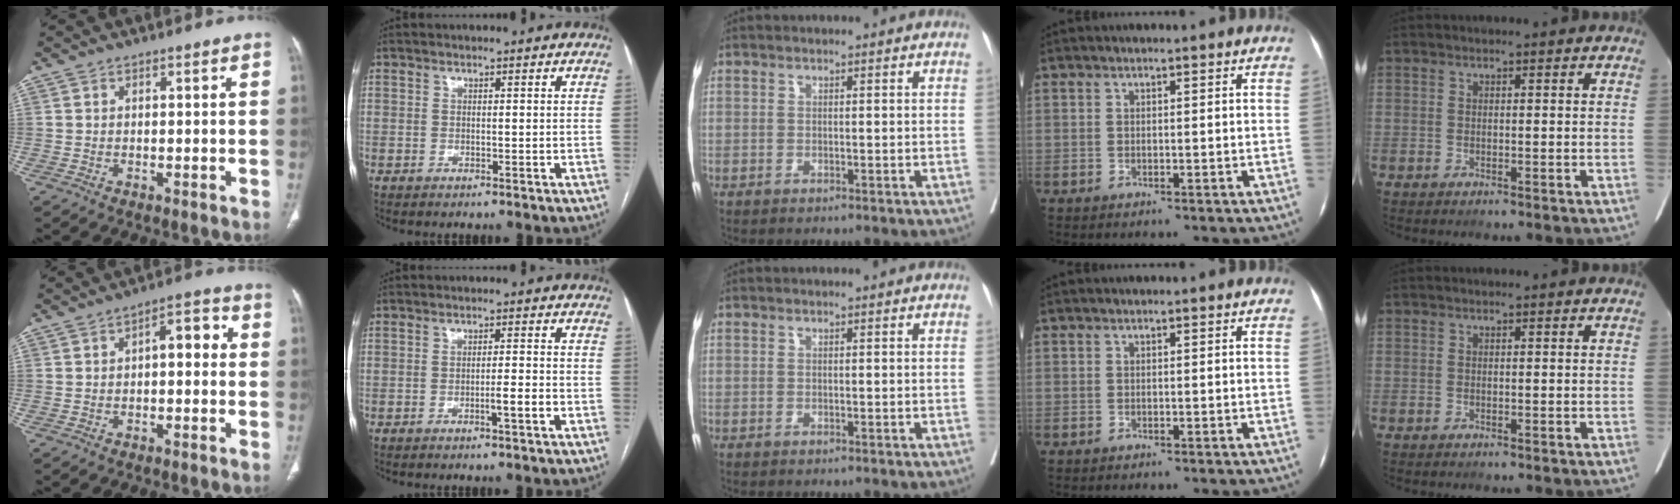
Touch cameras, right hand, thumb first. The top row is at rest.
{"thumb": {"total": 6.1, "force": [0.2, 3.0, 5.3], "torque": [-0.054, 0.027, -0.007]}, "index": {"total": 2.7, "force": [-1.1, -0.1, 2.5], "torque": [-0.038, -0.002, -0.020]}}